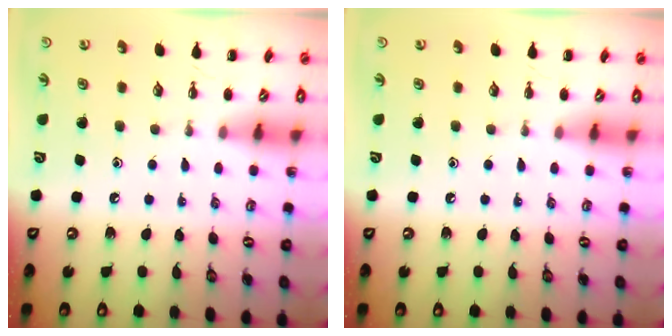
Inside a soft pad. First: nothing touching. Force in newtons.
{"total": 0.0}